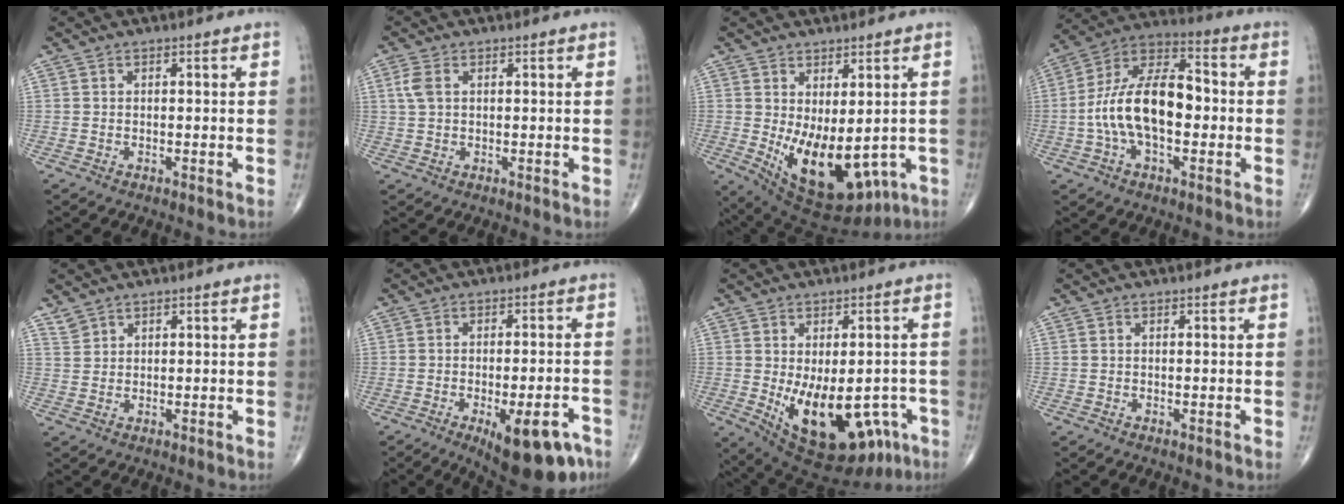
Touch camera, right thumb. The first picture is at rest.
{"total": 3.1, "force": [0.9, 1.9, 2.3], "torque": [-0.061, 0.008, 0.019]}
{"total": 15.0, "force": [-2.2, 7.7, 12.7], "torque": [-0.191, -0.018, -0.003]}
{"total": 16.6, "force": [-1.6, 8.7, 14.1], "torque": [-0.254, 0.040, -0.036]}
{"total": 1.9, "force": [1.5, 1.0, 0.2], "torque": [0.005, -0.003, 0.030]}
{"total": 14.1, "force": [-7.7, 5.0, 10.6], "torque": [-0.100, 0.026, -0.098]}
{"total": 19.5, "force": [-6.1, 10.5, 15.2], "torque": [-0.200, -0.006, -0.059]}
{"total": 0.0}